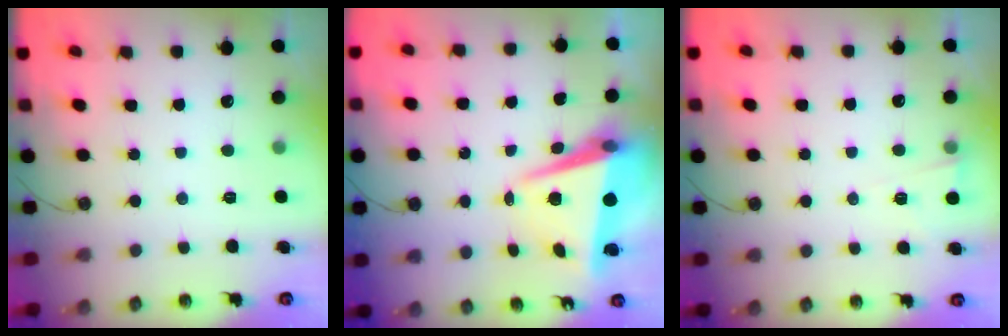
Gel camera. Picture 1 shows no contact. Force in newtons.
{"total": 7.9, "press": 7.7, "slide": 1.7}
{"total": 3.0, "press": 2.8, "slide": 1.1}